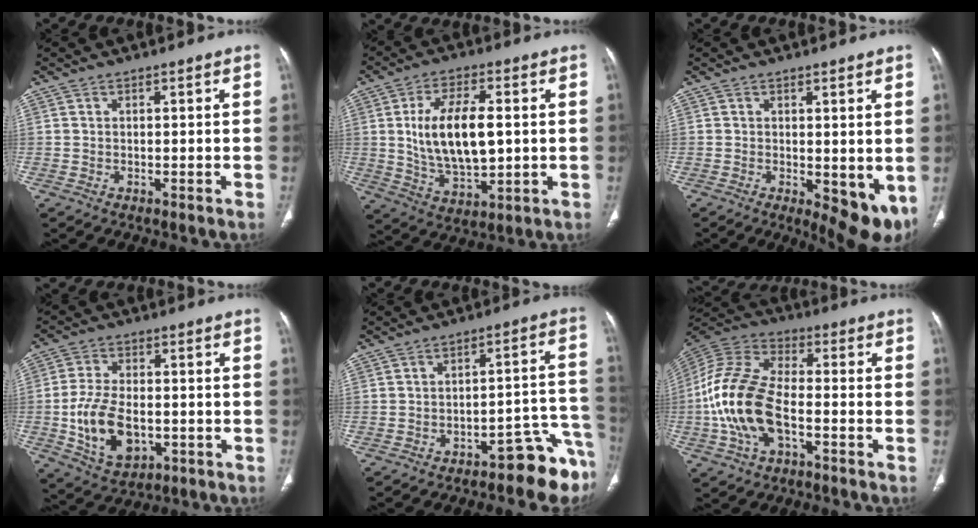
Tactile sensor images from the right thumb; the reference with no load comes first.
{"total": 14.3, "force": [1.3, 6.9, 12.5], "torque": [-0.218, -0.007, 0.031]}
{"total": 8.4, "force": [-0.9, 3.6, 7.5], "torque": [-0.089, -0.022, -0.001]}
{"total": 11.9, "force": [-2.4, 7.3, 9.1], "torque": [-0.162, 0.003, -0.032]}
{"total": 10.4, "force": [-7.8, 3.4, 6.0], "torque": [-0.021, 0.106, -0.108]}
{"total": 16.9, "force": [-4.1, 9.0, 13.7], "torque": [-0.291, 0.029, -0.078]}